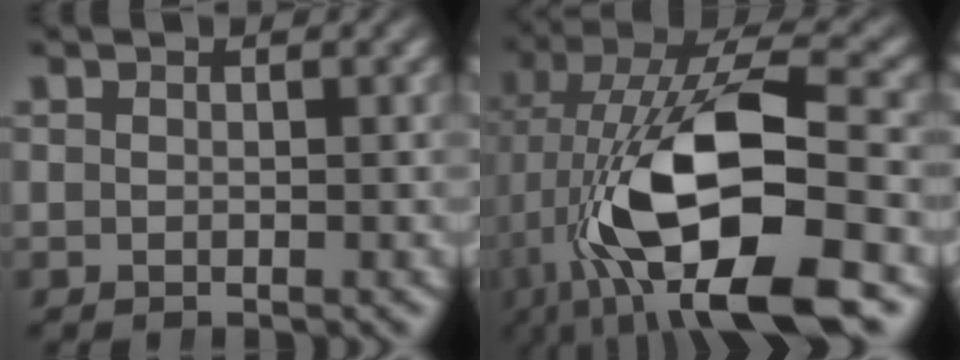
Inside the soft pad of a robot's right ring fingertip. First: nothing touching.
{"total": 12.0, "force": [-1.2, 5.1, 10.8], "torque": [-0.210, -0.028, 0.000]}